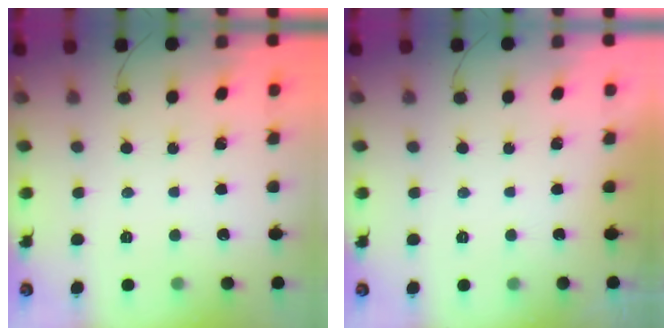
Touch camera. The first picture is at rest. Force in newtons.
{"total": 0.0}